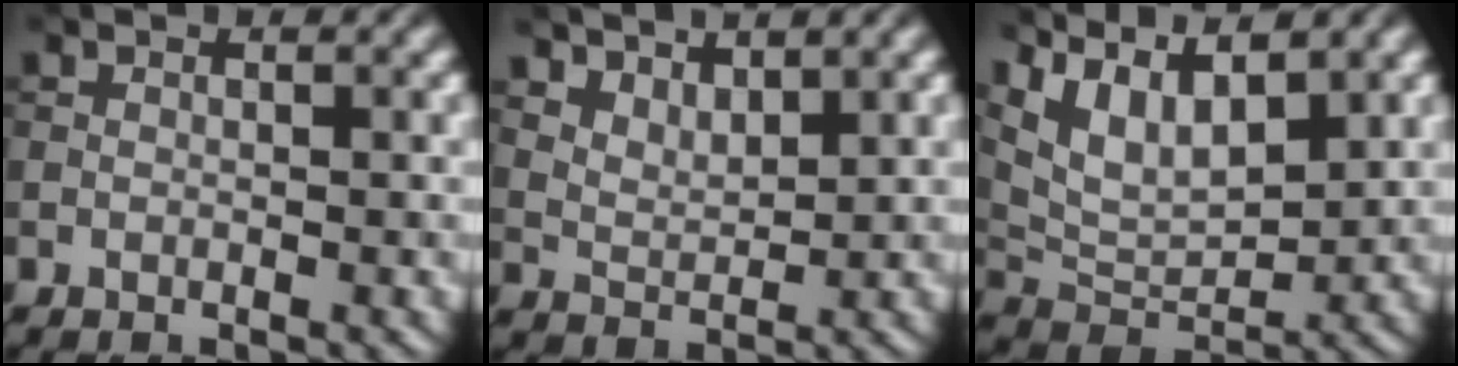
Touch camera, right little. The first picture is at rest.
{"total": 3.9, "force": [3.2, 1.4, 1.8], "torque": [-0.039, -0.002, 0.064]}
{"total": 7.7, "force": [4.4, 3.4, 5.4], "torque": [-0.106, 0.003, 0.084]}